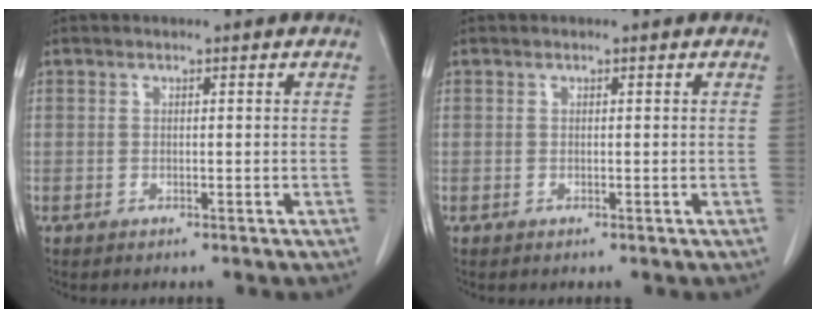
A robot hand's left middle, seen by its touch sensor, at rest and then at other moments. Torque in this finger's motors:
{"motor_torque": [0.06, -0.04, 0.04, 0.01]}